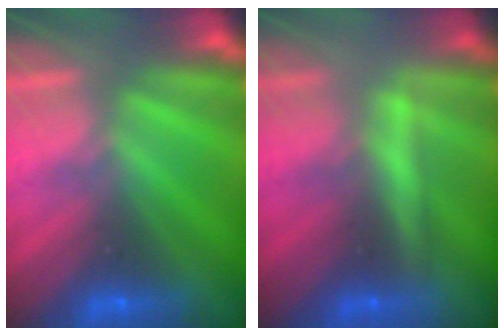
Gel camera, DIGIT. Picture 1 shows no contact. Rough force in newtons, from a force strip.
{"total": 2.0}